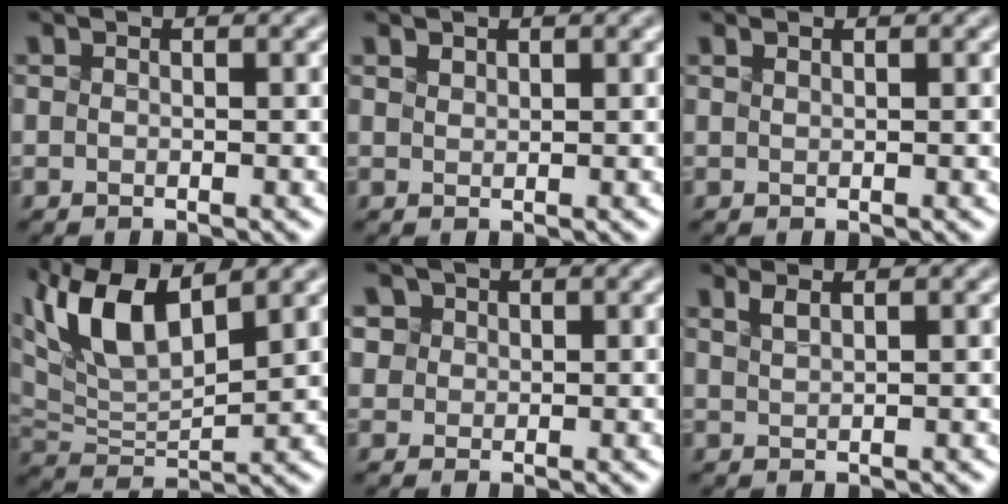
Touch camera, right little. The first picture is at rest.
{"total": 1.8, "force": [1.3, 0.9, 0.8], "torque": [-0.031, 0.009, 0.028]}
{"total": 0.0}
{"total": 7.8, "force": [4.5, 2.7, 5.7], "torque": [-0.128, 0.015, 0.092]}
{"total": 4.5, "force": [2.3, 3.5, 1.7], "torque": [-0.037, 0.016, 0.035]}
{"total": 0.6, "force": [0.5, -0.2, 0.3], "torque": [-0.014, 0.003, 0.020]}